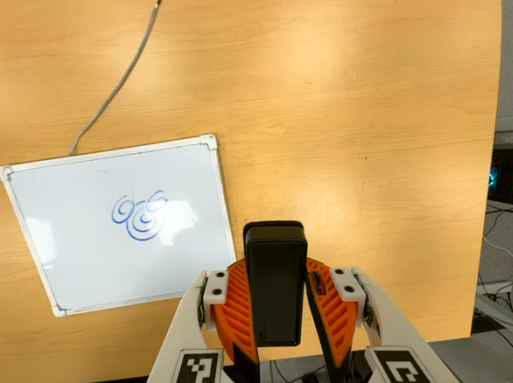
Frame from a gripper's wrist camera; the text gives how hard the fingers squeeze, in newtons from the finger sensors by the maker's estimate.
{"total": 8.2, "left": 6.7, "right": 9.8}